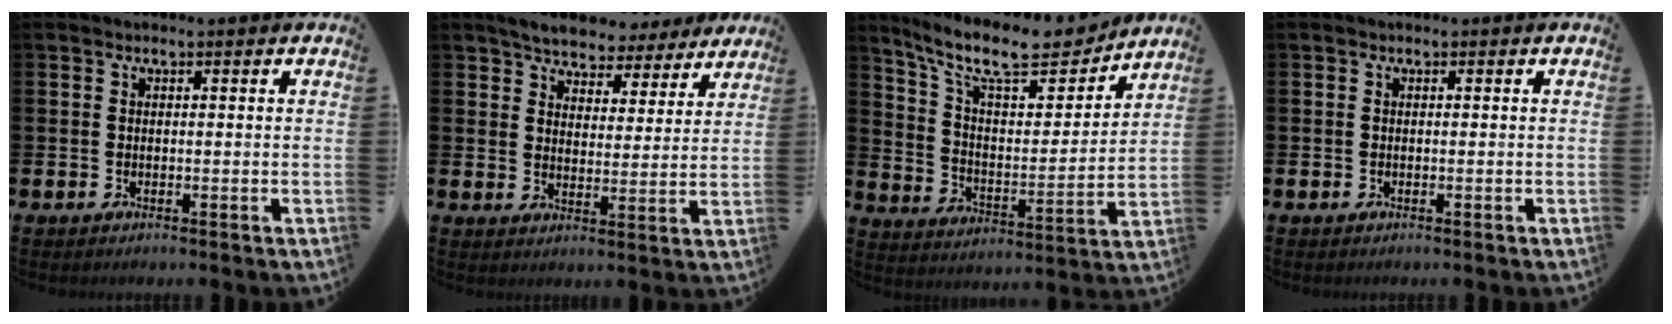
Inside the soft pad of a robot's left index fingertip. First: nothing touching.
{"total": 5.6, "force": [5.3, 1.7, 0.6], "torque": [-0.029, -0.029, 0.093]}
{"total": 12.2, "force": [10.5, 3.1, 5.2], "torque": [-0.133, -0.064, 0.184]}
{"total": 0.0}